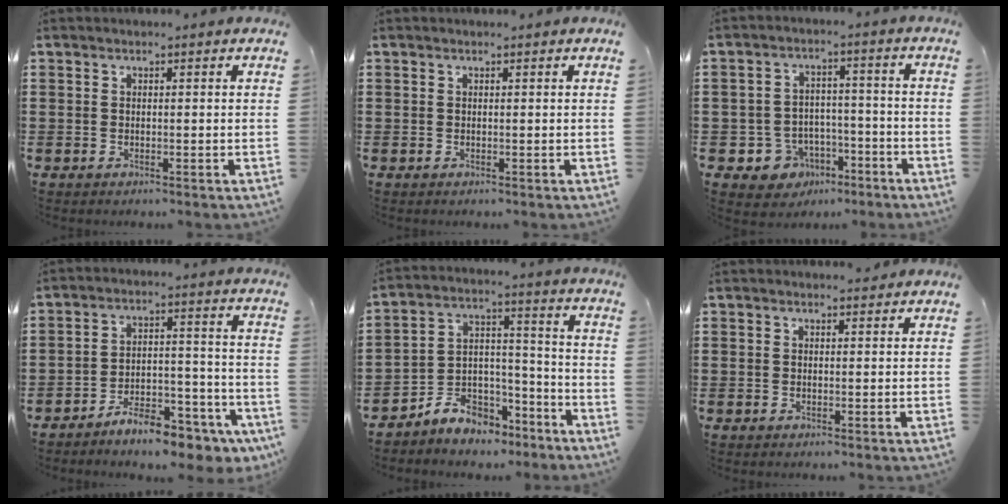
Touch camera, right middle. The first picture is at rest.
{"total": 0.0}
{"total": 5.3, "force": [-3.5, 3.8, 1.1], "torque": [-0.042, 0.012, -0.069]}
{"total": 8.4, "force": [-7.7, 1.5, 3.1], "torque": [-0.044, 0.022, -0.141]}
{"total": 6.4, "force": [-5.9, 2.4, 0.2], "torque": [-0.009, 0.016, -0.118]}
{"total": 0.7, "force": [0.6, 0.4, 0.0], "torque": [0.005, -0.002, 0.011]}